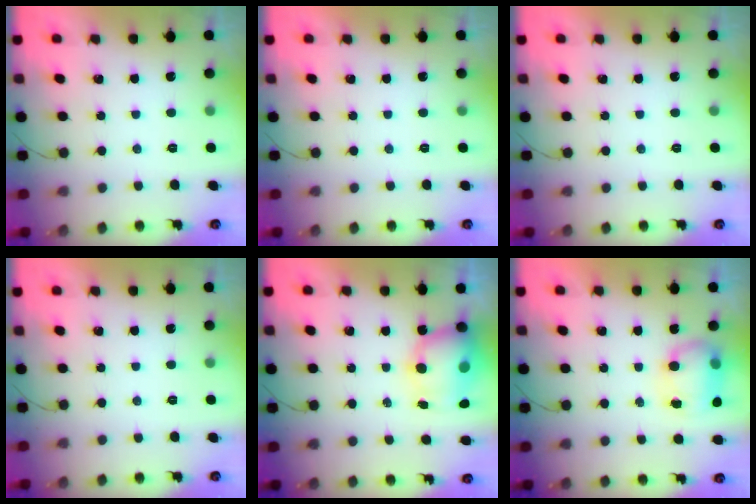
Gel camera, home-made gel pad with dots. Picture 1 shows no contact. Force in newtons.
{"total": 0.0}
{"total": 0.0}
{"total": 0.0}
{"total": 10.2, "press": 10.1, "slide": 1.7}
{"total": 8.3, "press": 8.3, "slide": 0.5}